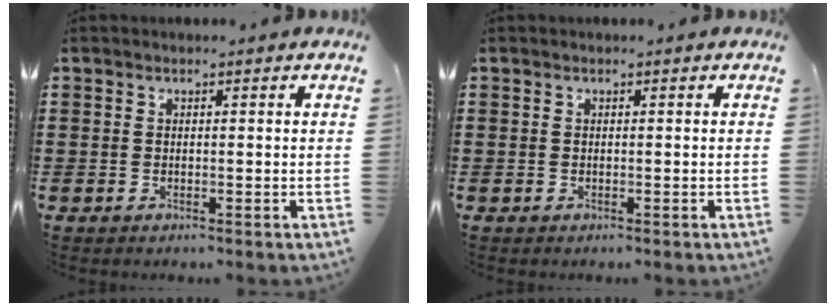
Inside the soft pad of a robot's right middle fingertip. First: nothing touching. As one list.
[{"total": 0.0}]